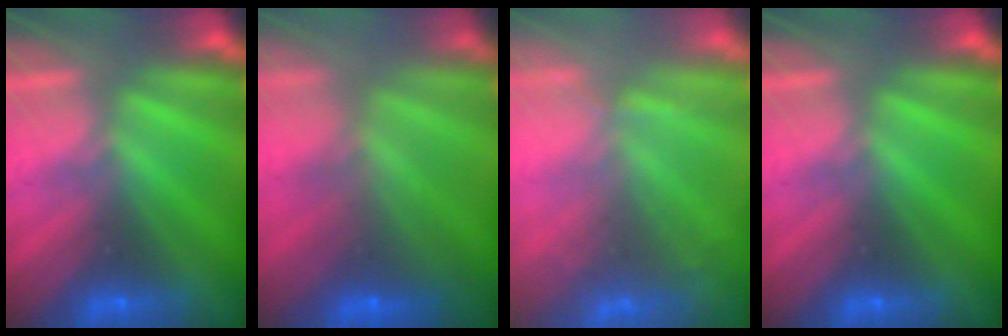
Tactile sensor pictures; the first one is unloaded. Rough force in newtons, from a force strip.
{"total": 7.1}
{"total": 8.8}
{"total": 0.0}